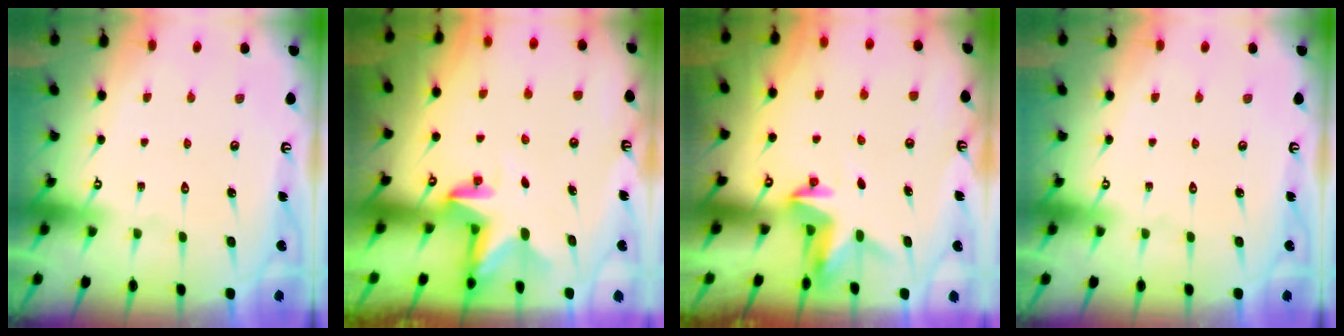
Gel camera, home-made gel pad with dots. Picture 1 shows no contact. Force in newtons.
{"total": 2.9, "press": 2.9, "slide": 0.1}
{"total": 3.2, "press": 3.2, "slide": 0.3}
{"total": 0.0}